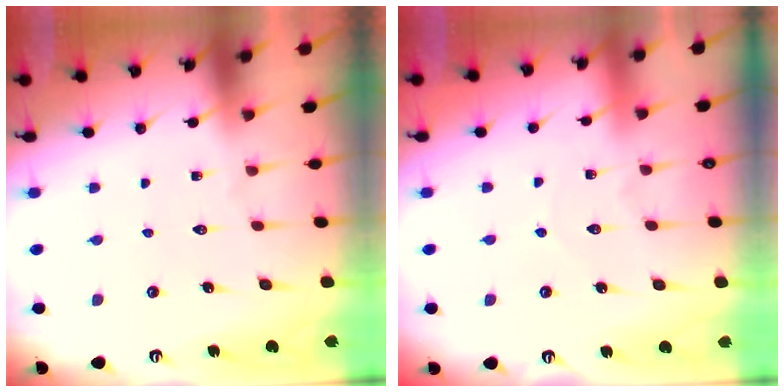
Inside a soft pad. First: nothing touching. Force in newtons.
{"total": 3.1, "press": 3.1, "slide": 0.3}